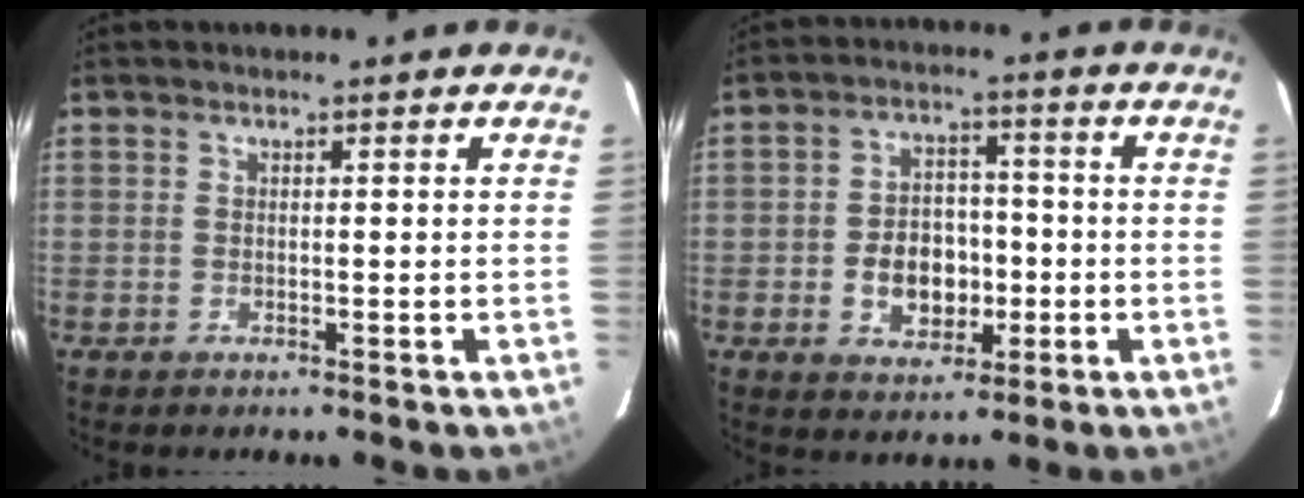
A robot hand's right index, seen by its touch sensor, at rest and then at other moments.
{"total": 9.0, "force": [-2.2, 6.7, 5.6], "torque": [-0.110, 0.015, -0.024]}